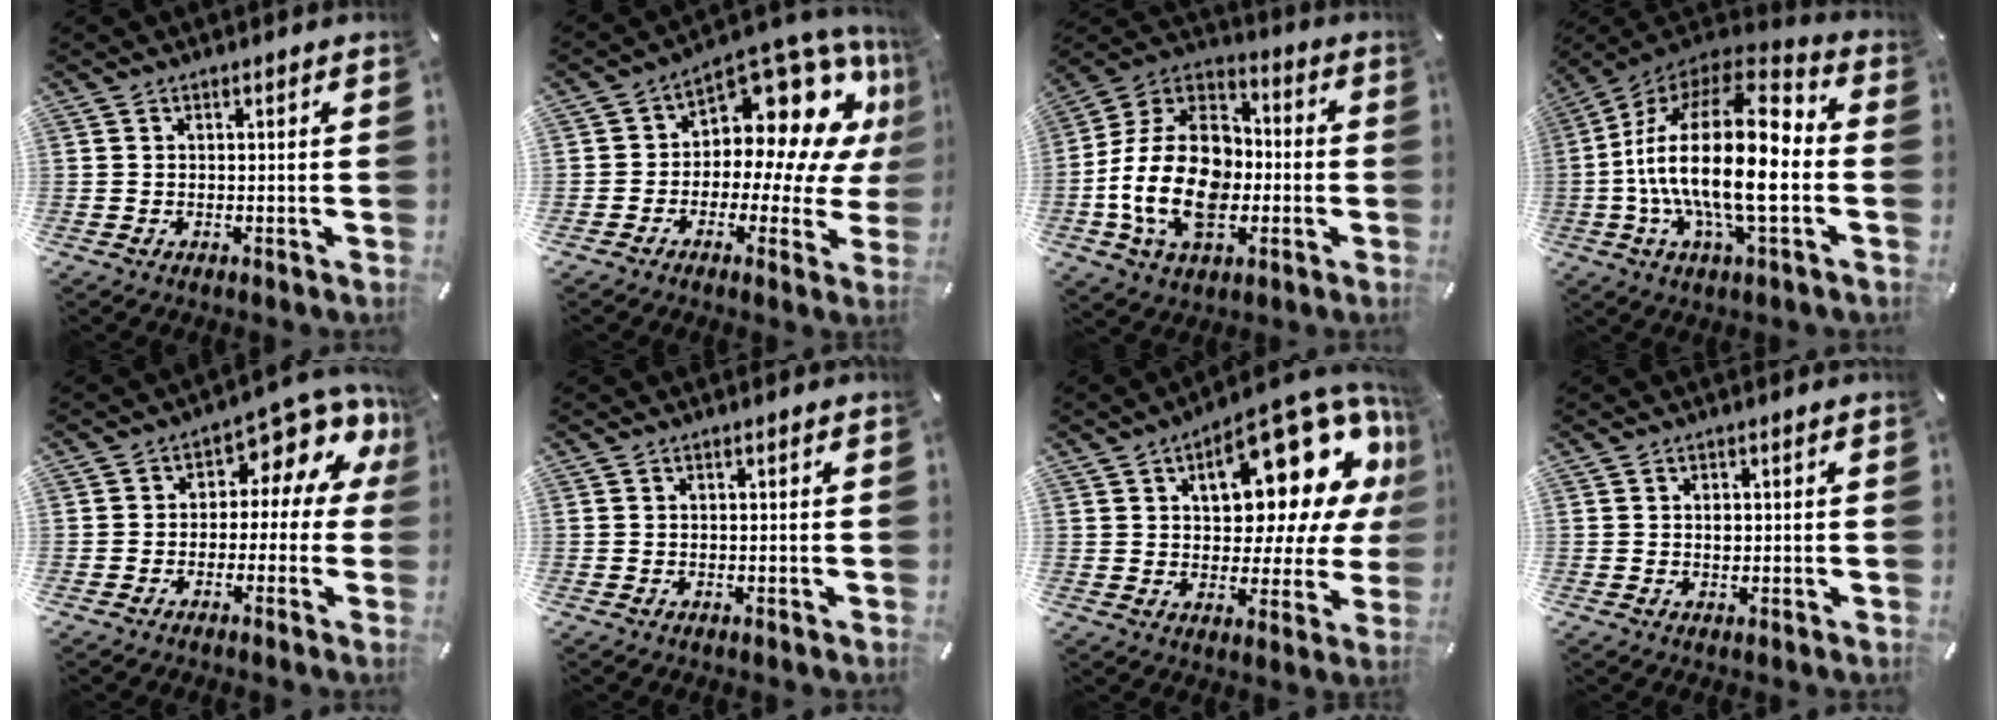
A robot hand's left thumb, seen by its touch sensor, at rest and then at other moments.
{"total": 14.3, "force": [6.8, 8.3, 9.4], "torque": [-0.136, -0.066, 0.111]}
{"total": 19.0, "force": [-5.0, 13.6, 12.3], "torque": [-0.274, 0.022, -0.093]}
{"total": 26.4, "force": [-3.2, 10.6, 24.0], "torque": [-0.479, 0.016, -0.058]}
{"total": 8.7, "force": [4.2, 4.7, 6.0], "torque": [-0.077, -0.044, 0.071]}
{"total": 0.0}
{"total": 21.2, "force": [10.1, 10.5, 15.3], "torque": [-0.188, -0.079, 0.162]}
{"total": 1.2, "force": [0.1, 0.9, 0.7], "torque": [-0.008, -0.001, -0.002]}